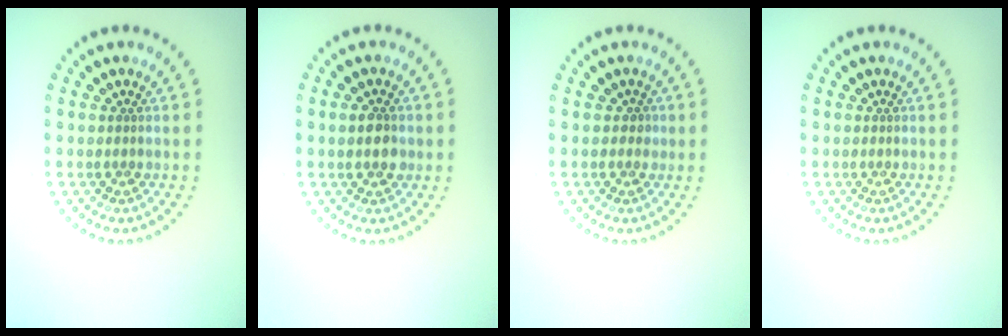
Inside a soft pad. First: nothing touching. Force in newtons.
{"total": 2.5, "press": 2.5, "slide": 0.1}
{"total": 0.9, "press": 0.8, "slide": 0.5}
{"total": 0.0}